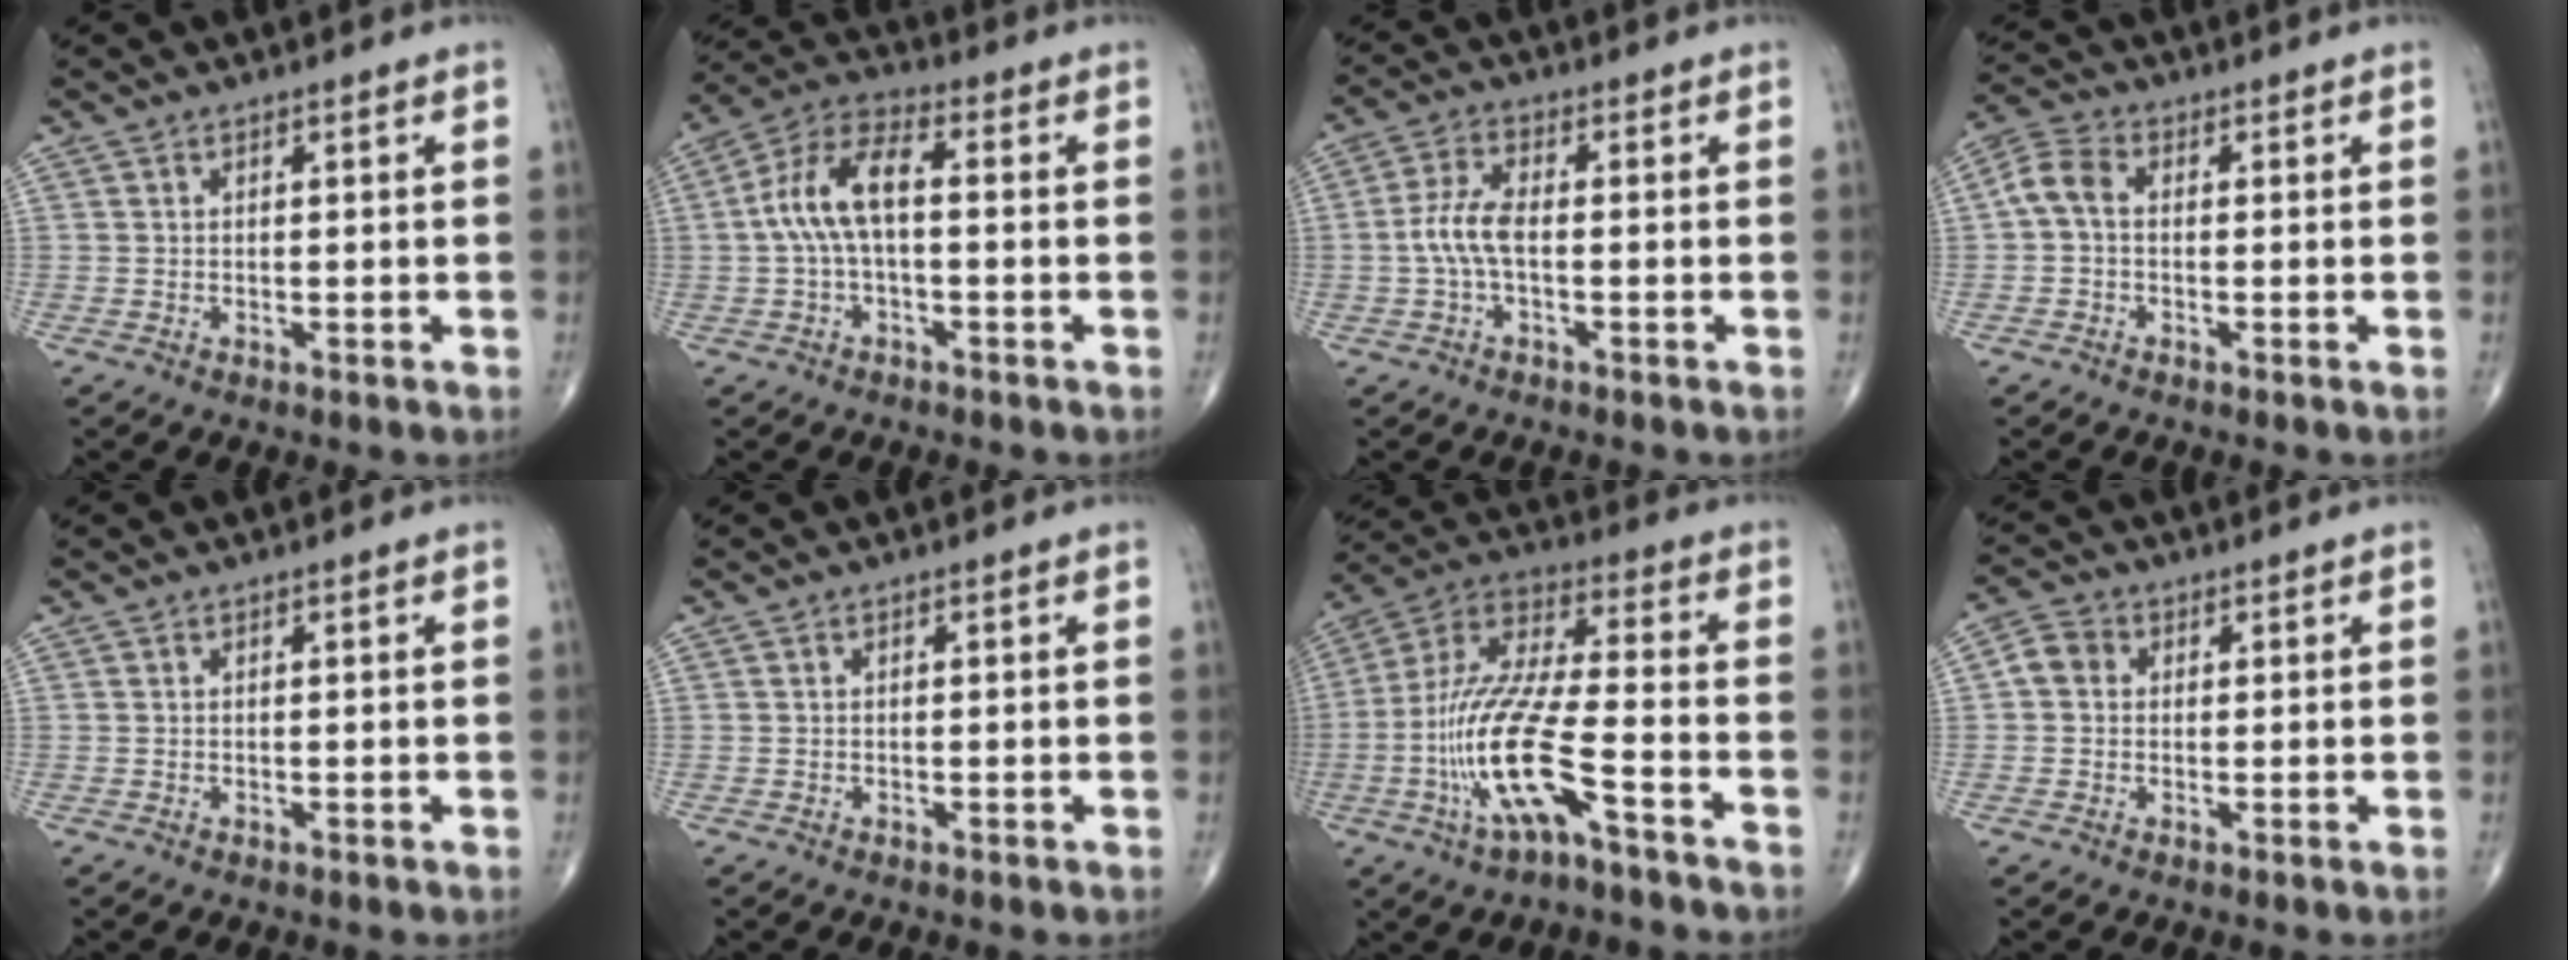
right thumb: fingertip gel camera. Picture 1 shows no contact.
{"total": 10.0, "force": [-0.1, 4.6, 8.9], "torque": [-0.185, 0.039, -0.008]}
{"total": 5.8, "force": [-0.9, 2.3, 5.2], "torque": [-0.126, 0.016, -0.023]}
{"total": 4.8, "force": [-0.1, 3.1, 3.7], "torque": [-0.077, 0.016, -0.013]}
{"total": 0.0}
{"total": 0.0}
{"total": 17.6, "force": [-6.7, 4.4, 15.6], "torque": [-0.335, 0.039, -0.123]}
{"total": 3.8, "force": [0.3, 3.3, 1.9], "torque": [-0.028, 0.010, -0.002]}